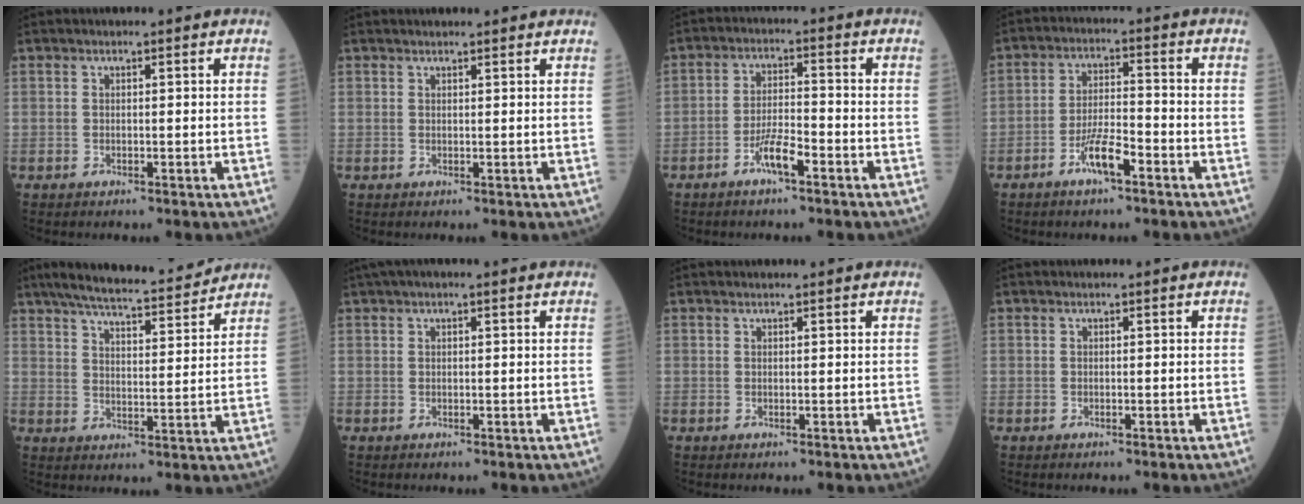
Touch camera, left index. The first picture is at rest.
{"total": 3.3, "force": [3.2, 0.3, 1.0], "torque": [-0.013, 0.018, 0.036]}
{"total": 4.8, "force": [-2.9, 0.7, 3.8], "torque": [-0.076, 0.000, -0.058]}
{"total": 5.7, "force": [-3.5, 1.0, 4.5], "torque": [-0.092, -0.001, -0.066]}
{"total": 14.2, "force": [12.8, 1.5, 6.1], "torque": [-0.104, 0.008, 0.189]}
{"total": 3.7, "force": [2.7, 0.3, 2.5], "torque": [-0.044, 0.038, 0.042]}
{"total": 1.3, "force": [1.3, 0.1, 0.4], "torque": [-0.007, 0.012, 0.018]}
{"total": 0.0}